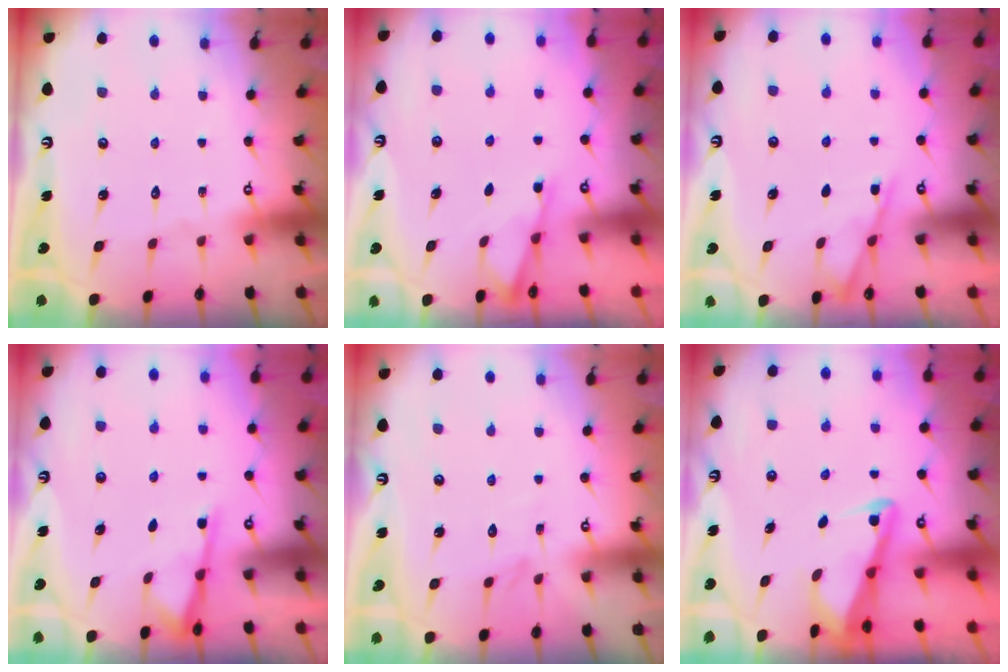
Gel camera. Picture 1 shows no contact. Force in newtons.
{"total": 1.2, "press": 1.2, "slide": 0.3}
{"total": 4.9, "press": 4.8, "slide": 0.7}
{"total": 2.8, "press": 2.7, "slide": 0.5}
{"total": 2.9, "press": 2.9, "slide": 0.3}
{"total": 3.0, "press": 3.0, "slide": 0.3}